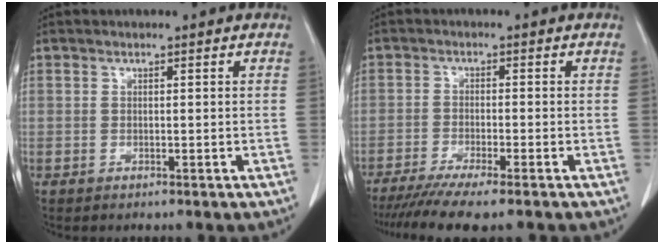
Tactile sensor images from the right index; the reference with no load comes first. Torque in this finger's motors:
{"motor_torque": [1.12, -1.03, 0.27, 0.14]}